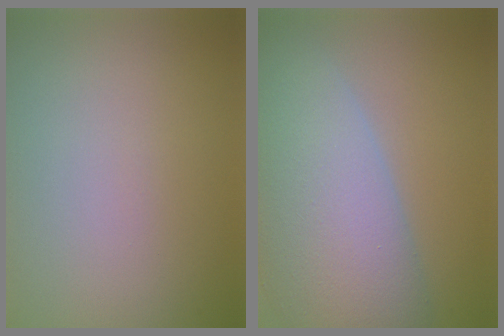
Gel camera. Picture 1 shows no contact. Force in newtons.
{"total": 12.6, "press": 12.5, "slide": 1.4}